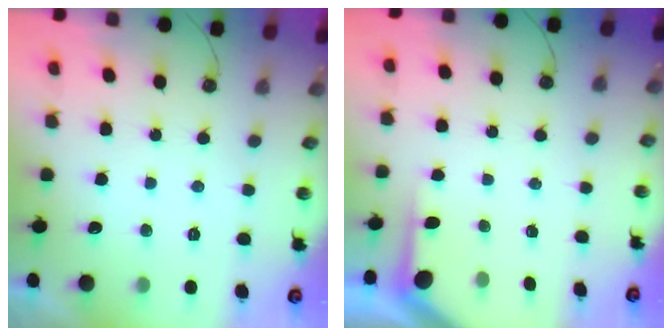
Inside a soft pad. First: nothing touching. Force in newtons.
{"total": 2.8, "press": 2.8, "slide": 0.2}